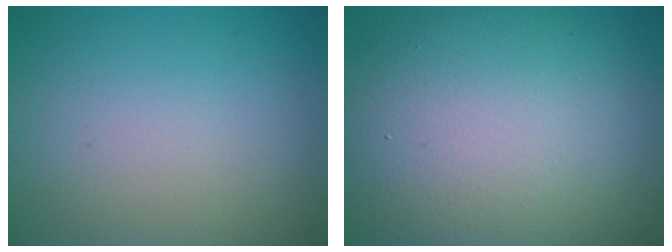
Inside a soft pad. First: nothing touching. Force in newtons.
{"total": 14.1, "press": 14.1, "slide": 0.2}